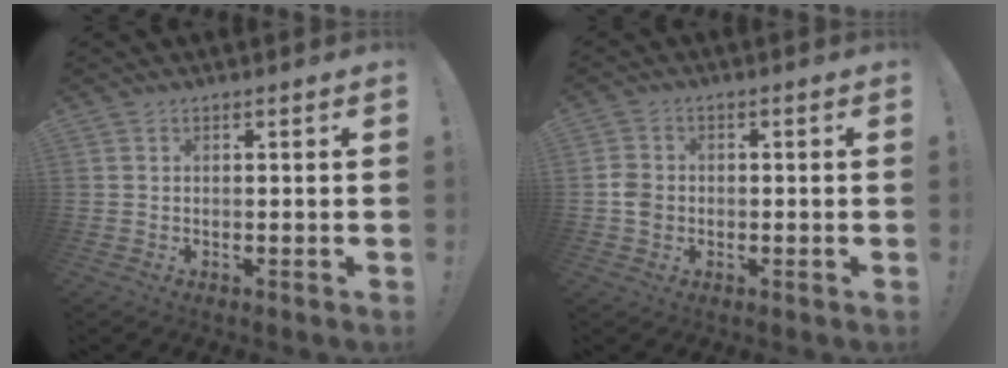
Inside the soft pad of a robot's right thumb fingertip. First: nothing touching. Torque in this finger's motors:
{"motor_torque": [0.62, 0.75, 0.32, -0.54, 0.00]}